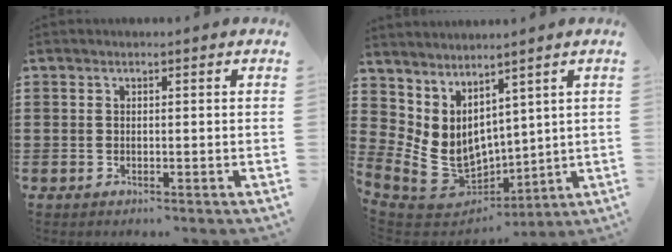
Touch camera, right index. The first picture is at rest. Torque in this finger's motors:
{"motor_torque": [1.04, 1.09, 0.28, 0.04]}